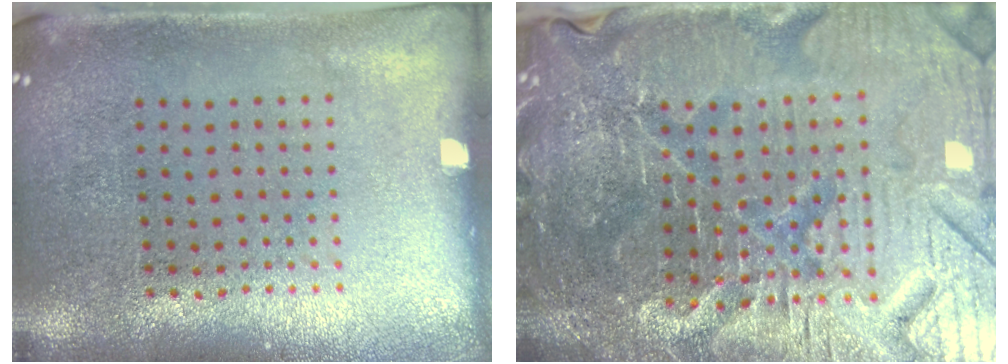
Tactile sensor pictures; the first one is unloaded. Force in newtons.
{"total": 5.9, "press": 5.5, "slide": 2.1}